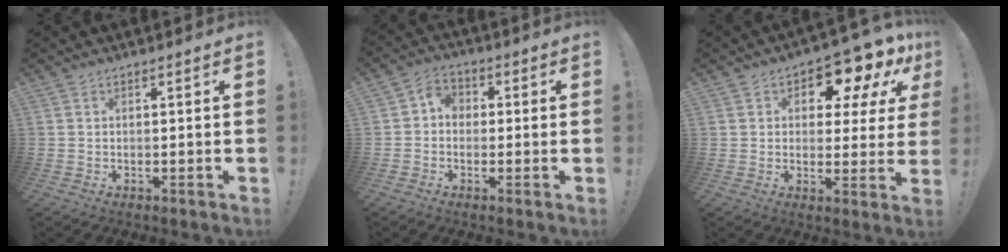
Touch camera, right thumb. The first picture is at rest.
{"total": 4.8, "force": [-1.1, 4.0, 2.4], "torque": [-0.052, 0.023, -0.014]}
{"total": 10.1, "force": [7.3, 4.8, 5.1], "torque": [-0.069, -0.066, 0.125]}